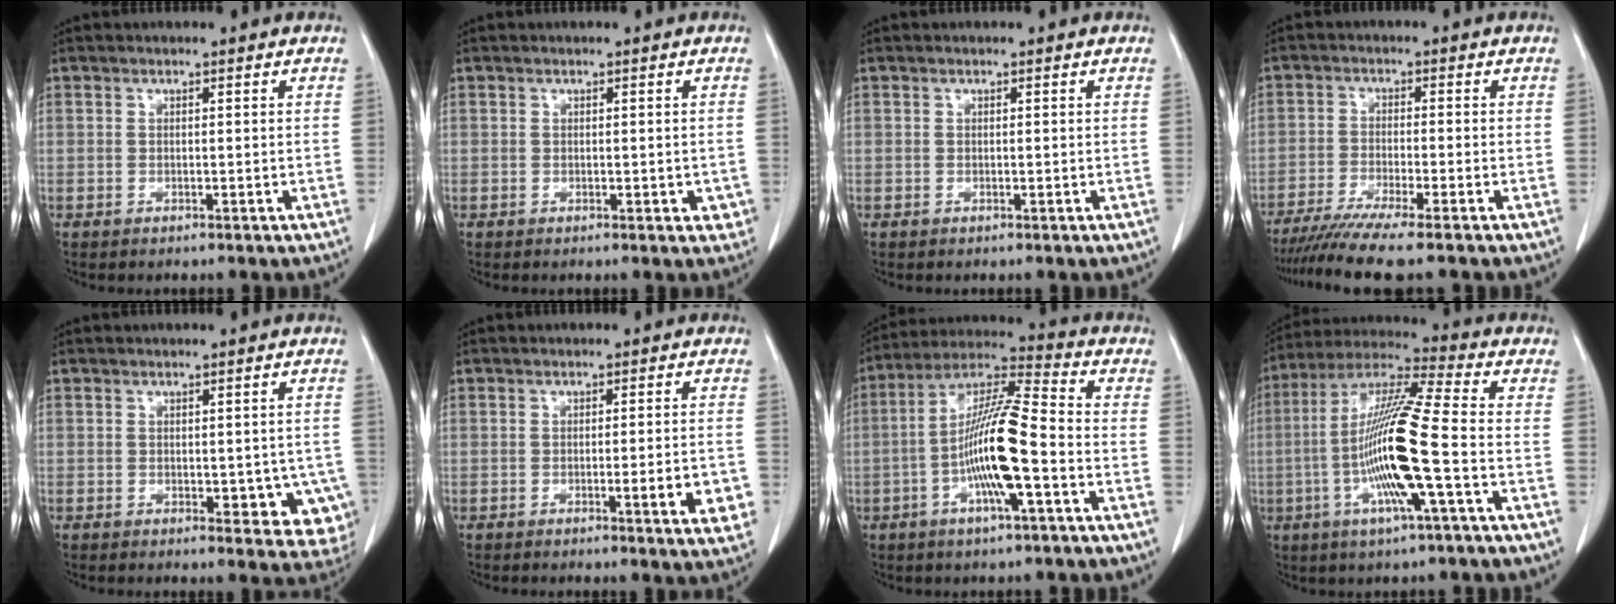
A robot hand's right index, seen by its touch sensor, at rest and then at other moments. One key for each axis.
{"total": 2.4, "fx": -0.5, "fy": 1.3, "fz": 2.0, "tx": -0.013, "ty": 0.005, "tz": -0.001}
{"total": 0.0}
{"total": 8.3, "fx": -6.8, "fy": -1.3, "fz": 4.6, "tx": -0.067, "ty": -0.029, "tz": -0.114}
{"total": 7.9, "fx": -2.2, "fy": 4.1, "fz": 6.4, "tx": -0.048, "ty": 0.004, "tz": -0.022}
{"total": 5.6, "fx": -1.8, "fy": 0.7, "fz": 5.3, "tx": -0.062, "ty": -0.005, "tz": -0.022}
{"total": 13.8, "fx": -3.6, "fy": 1.2, "fz": 13.2, "tx": -0.254, "ty": 0.007, "tz": -0.070}
{"total": 15.8, "fx": -3.5, "fy": -0.1, "fz": 15.4, "tx": -0.305, "ty": -0.004, "tz": -0.077}